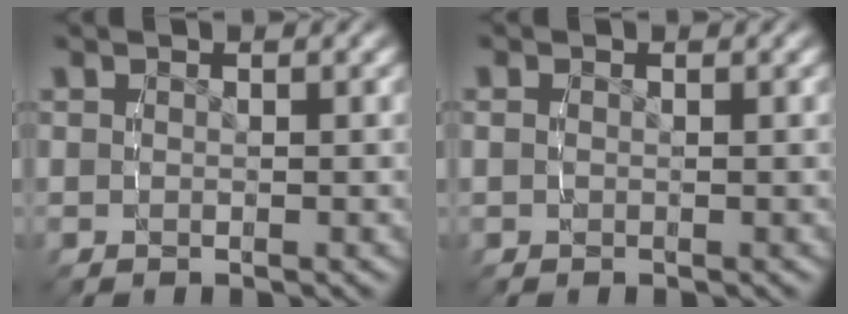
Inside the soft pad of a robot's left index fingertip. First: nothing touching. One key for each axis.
{"total": 0.7, "fx": -0.4, "fy": 0.5, "fz": 0.3, "tx": -0.014, "ty": -0.009, "tz": -0.004}